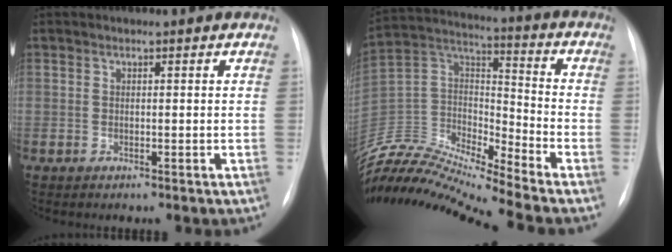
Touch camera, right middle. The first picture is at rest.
{"total": 19.5, "force": [-18.4, -0.5, 6.3], "torque": [-0.125, 0.032, -0.340]}